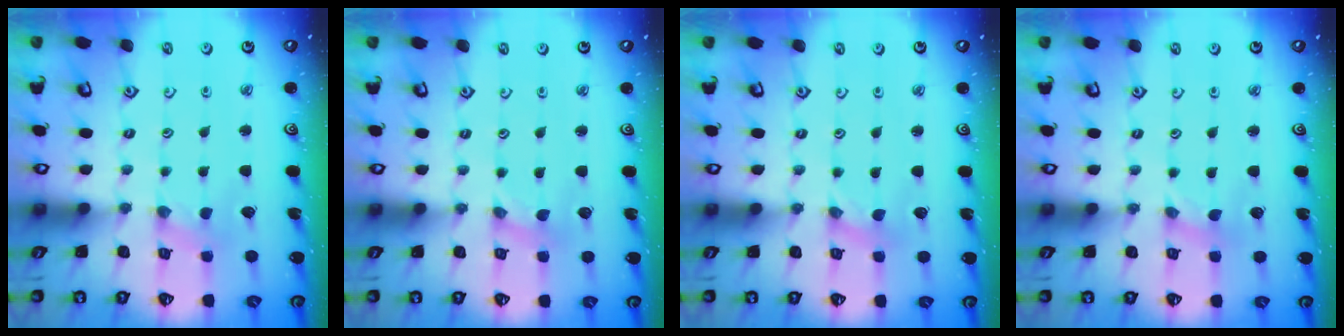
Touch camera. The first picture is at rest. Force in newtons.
{"total": 0.0}
{"total": 0.0}
{"total": 0.0}